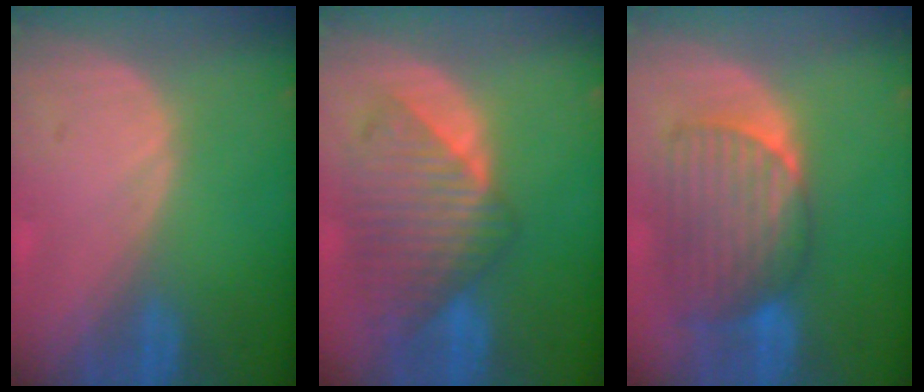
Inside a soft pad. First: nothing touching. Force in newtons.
{"total": 9.6, "press": 8.5, "slide": 4.5}
{"total": 8.9, "press": 8.3, "slide": 3.1}